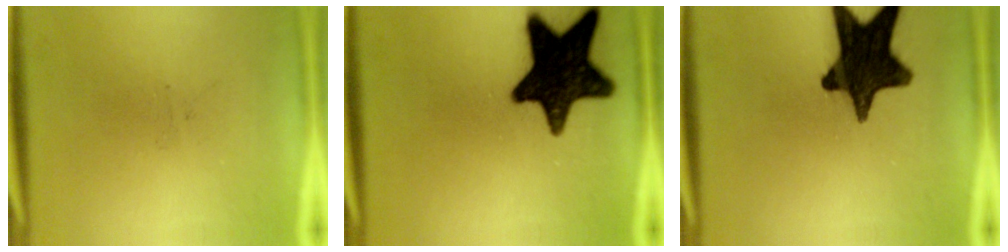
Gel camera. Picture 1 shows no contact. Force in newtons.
{"total": 18.4}
{"total": 15.8}